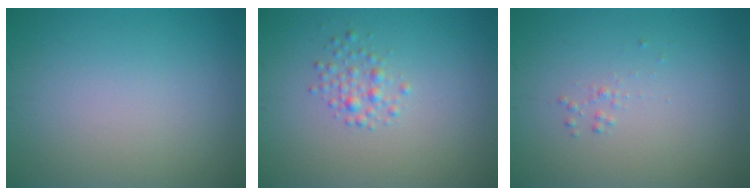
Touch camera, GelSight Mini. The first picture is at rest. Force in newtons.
{"total": 1.6, "press": 1.6, "slide": 0.1}
{"total": 0.5, "press": 0.5, "slide": 0.0}